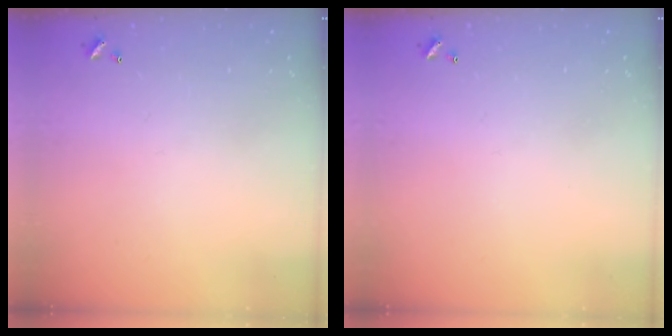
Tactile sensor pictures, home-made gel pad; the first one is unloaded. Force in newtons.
{"total": 0.0}